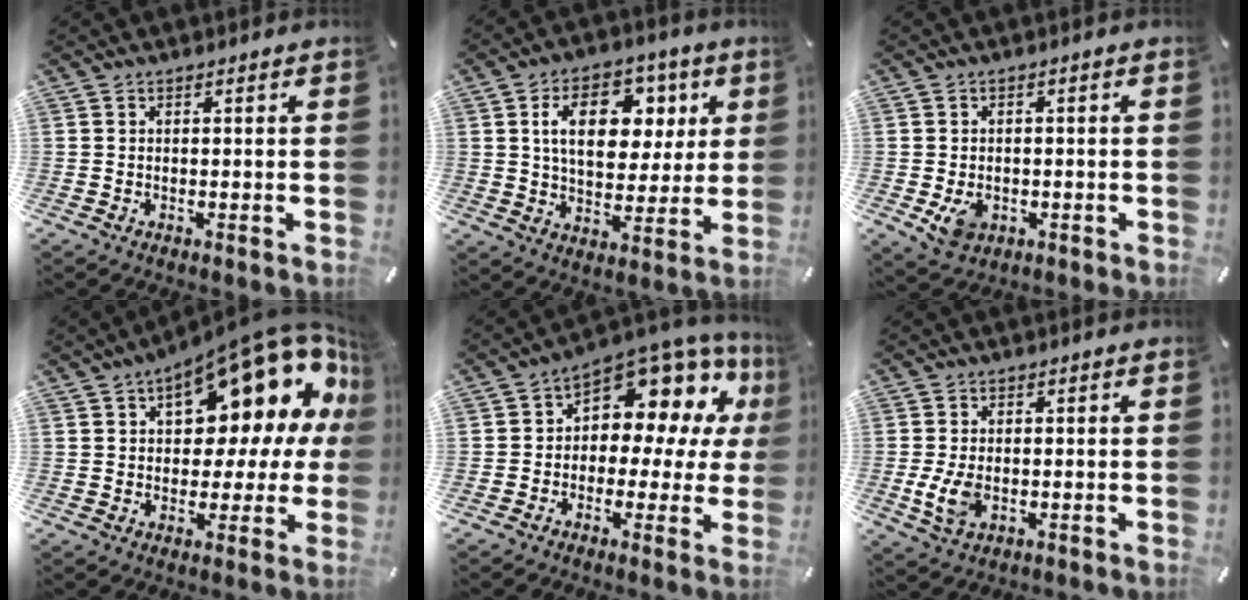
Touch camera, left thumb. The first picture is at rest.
{"total": 15.2, "force": [4.7, 10.2, 10.2], "torque": [-0.156, 0.003, 0.082]}
{"total": 4.9, "force": [-1.2, 3.8, 2.8], "torque": [-0.049, -0.005, -0.024]}
{"total": 20.4, "force": [10.3, 9.5, 14.8], "torque": [-0.190, -0.080, 0.166]}
{"total": 10.6, "force": [5.1, 6.8, 6.3], "torque": [-0.096, -0.057, 0.090]}
{"total": 5.8, "force": [-0.9, 3.8, 4.3], "torque": [-0.098, -0.009, -0.020]}